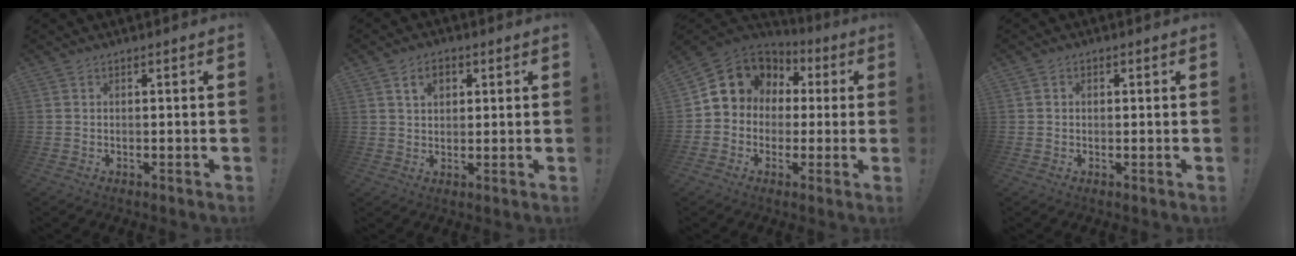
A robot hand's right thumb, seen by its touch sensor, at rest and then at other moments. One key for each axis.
{"total": 5.6, "fx": 2.2, "fy": 3.8, "fz": 3.4, "tx": -0.050, "ty": 0.003, "tz": 0.038}
{"total": 9.2, "fx": 2.2, "fy": 8.4, "fz": 2.9, "tx": -0.039, "ty": -0.016, "tz": 0.051}
{"total": 1.1, "fx": -0.2, "fy": 1.0, "fz": 0.4, "tx": -0.003, "ty": 0.002, "tz": -0.005}